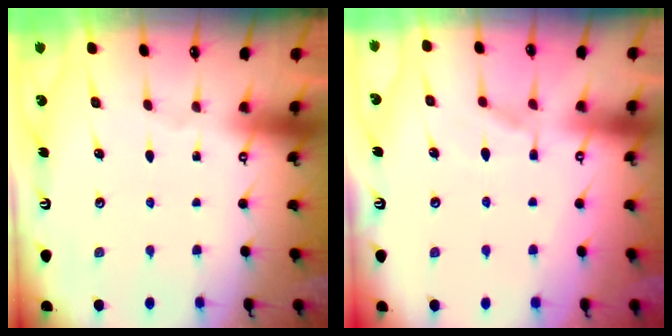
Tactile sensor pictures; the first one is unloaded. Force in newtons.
{"total": 1.8, "press": 1.0, "slide": 1.5}